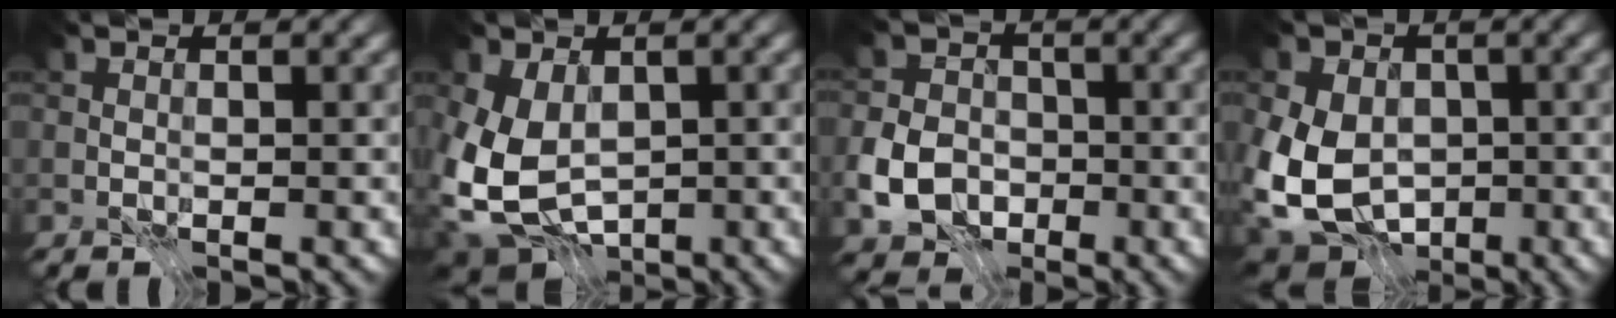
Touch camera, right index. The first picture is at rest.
{"total": 7.1, "force": [-0.6, 5.1, 4.9], "torque": [-0.111, -0.024, -0.009]}
{"total": 4.7, "force": [-1.9, 3.9, 1.9], "torque": [-0.029, 0.003, -0.051]}
{"total": 10.0, "force": [-1.8, 7.7, 6.2], "torque": [-0.117, -0.012, -0.039]}